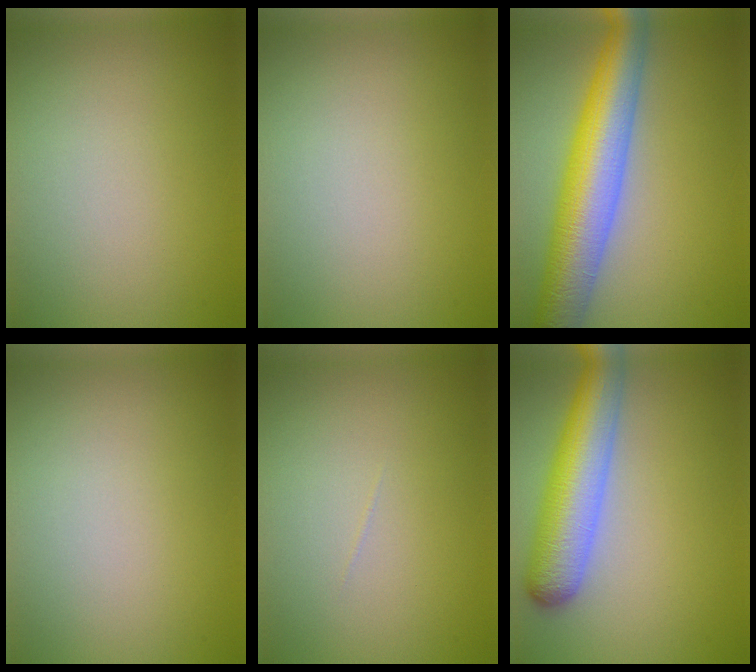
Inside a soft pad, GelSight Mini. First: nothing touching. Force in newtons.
{"total": 0.0}
{"total": 9.1, "press": 9.1, "slide": 0.3}
{"total": 0.0}
{"total": 0.0}
{"total": 7.0, "press": 7.0, "slide": 0.4}